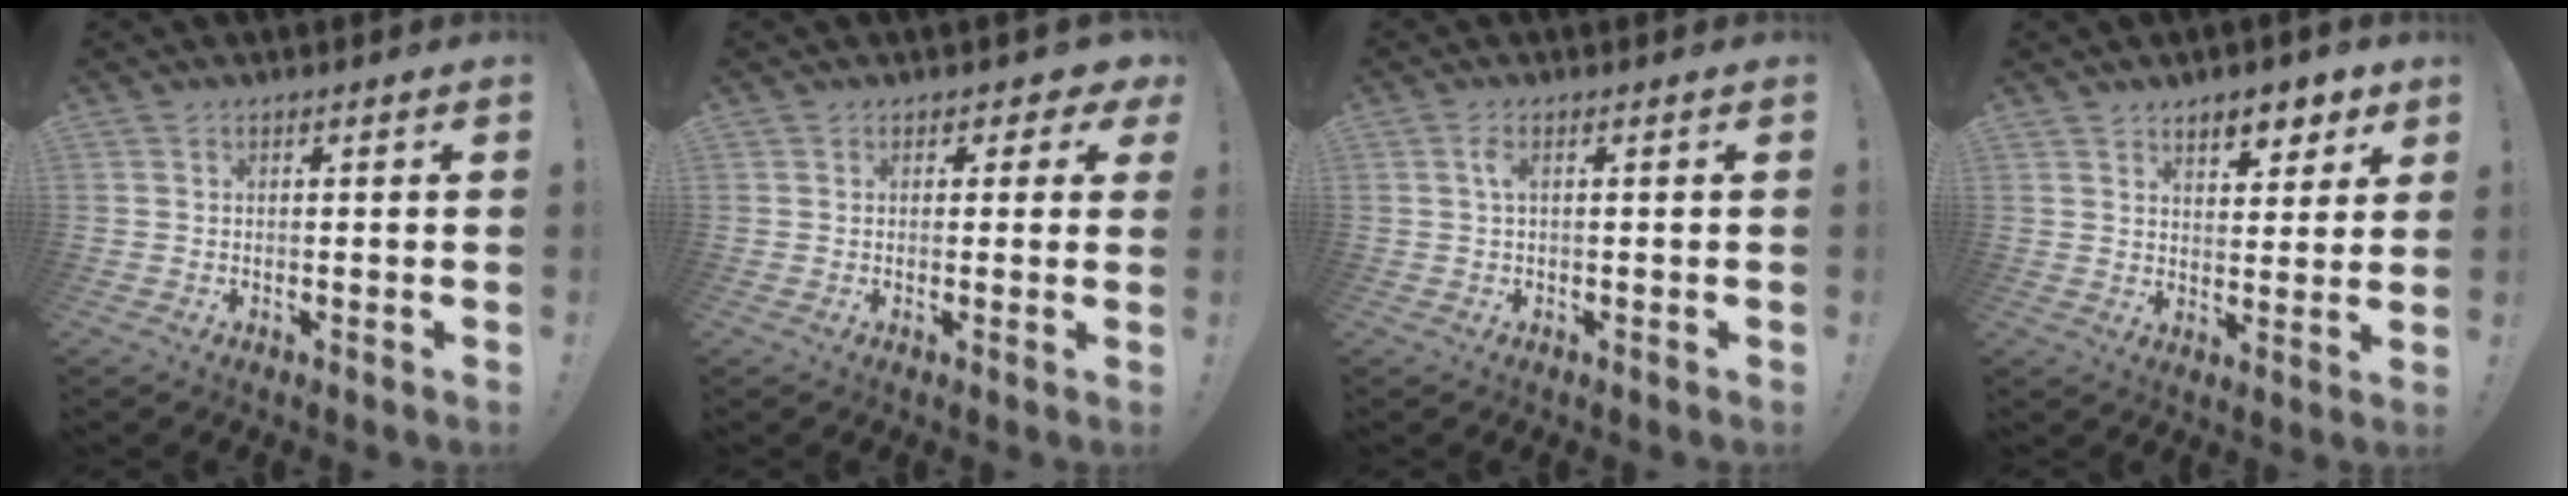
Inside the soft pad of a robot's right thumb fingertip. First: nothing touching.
{"total": 2.9, "force": [1.1, 2.4, 1.2], "torque": [-0.004, -0.007, 0.015]}
{"total": 2.2, "force": [0.3, 0.5, 2.1], "torque": [-0.035, 0.000, 0.003]}
{"total": 7.2, "force": [5.5, 3.7, 2.9], "torque": [-0.019, -0.046, 0.097]}